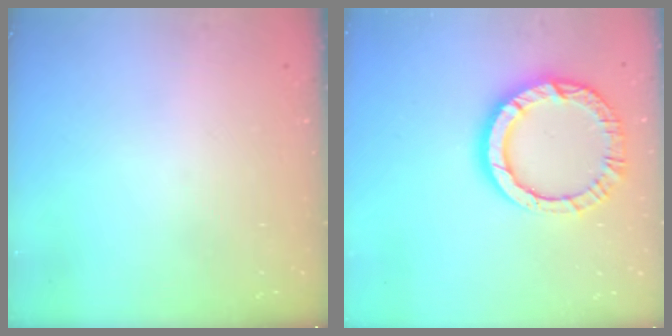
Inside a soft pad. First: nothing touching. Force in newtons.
{"total": 12.7, "press": 12.6, "slide": 1.2}